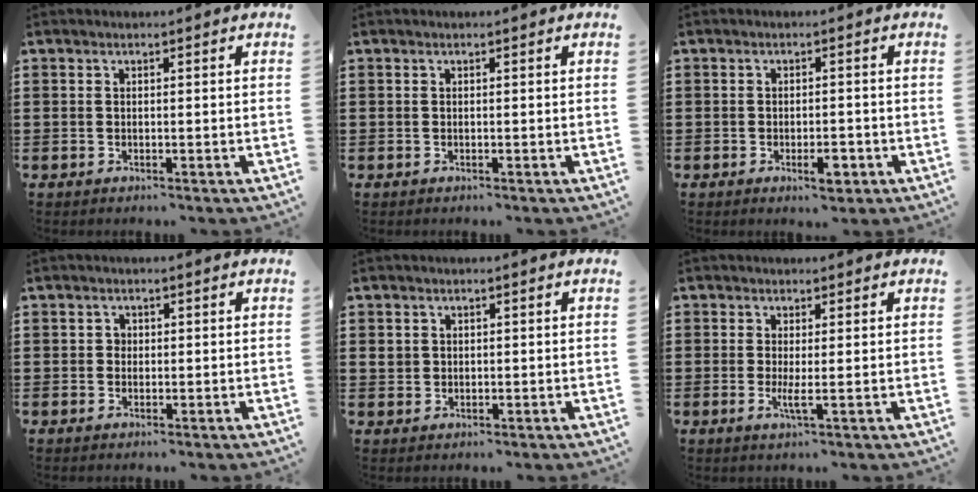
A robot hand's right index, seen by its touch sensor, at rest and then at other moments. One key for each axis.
{"total": 0.0}
{"total": 2.8, "fx": -1.5, "fy": 1.0, "fz": 2.2, "tx": -0.039, "ty": -0.002, "tz": -0.025}
{"total": 0.8, "fx": 0.1, "fy": 0.8, "fz": 0.3, "tx": -0.008, "ty": 0.003, "tz": 0.002}
{"total": 1.3, "fx": 0.4, "fy": 1.2, "fz": 0.4, "tx": -0.012, "ty": 0.006, "tz": 0.007}
{"total": 2.3, "fx": -0.2, "fy": 0.0, "fz": 2.3, "tx": -0.041, "ty": -0.007, "tz": -0.004}